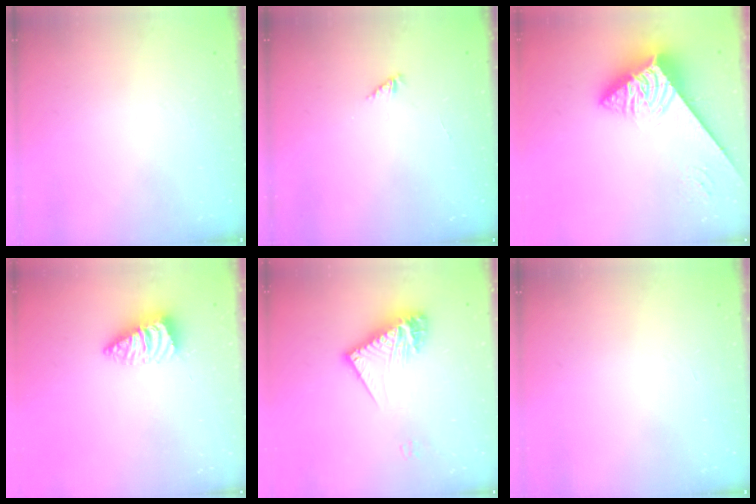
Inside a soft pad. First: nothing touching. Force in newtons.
{"total": 0.0}
{"total": 6.3, "press": 6.3, "slide": 0.8}
{"total": 3.0, "press": 2.9, "slide": 0.3}
{"total": 13.3, "press": 13.2, "slide": 1.1}
{"total": 0.0}